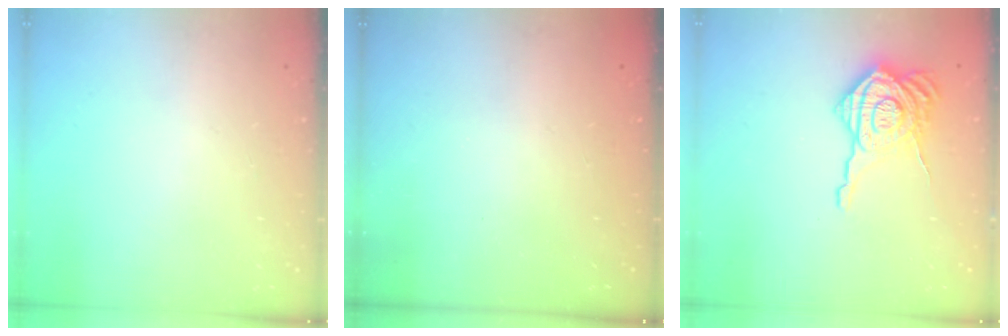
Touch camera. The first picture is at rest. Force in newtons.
{"total": 2.3, "press": 2.2, "slide": 0.7}
{"total": 16.7, "press": 16.6, "slide": 1.2}